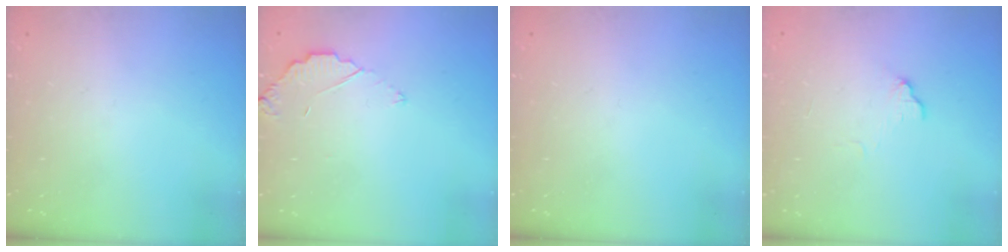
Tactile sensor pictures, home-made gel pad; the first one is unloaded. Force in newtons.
{"total": 3.3, "press": 3.3, "slide": 0.3}
{"total": 0.0}
{"total": 6.6, "press": 6.6, "slide": 0.5}